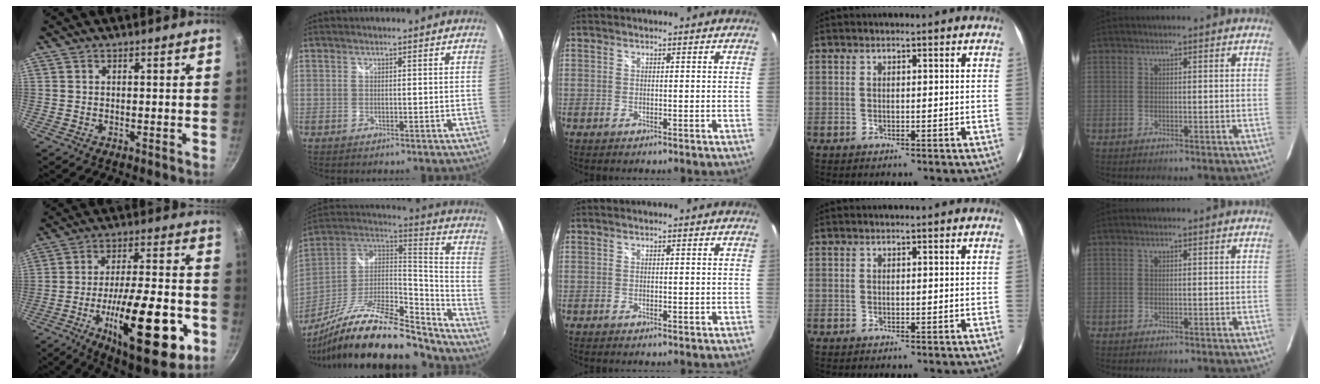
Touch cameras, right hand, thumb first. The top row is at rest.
{"thumb": {"total": 25.8, "force": [-9.0, 8.5, 22.7], "torque": [-0.321, 0.022, -0.131]}, "index": {"total": 26.3, "force": [-19.3, 7.4, 16.2], "torque": [-0.277, -0.027, -0.318]}, "middle": {"total": 0.6, "force": [-0.2, 0.3, 0.4], "torque": [-0.006, 0.000, -0.003]}}